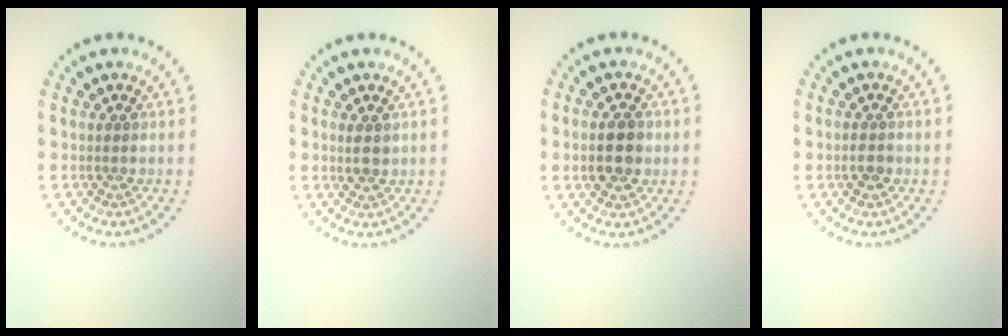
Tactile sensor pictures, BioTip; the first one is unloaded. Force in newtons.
{"total": 1.4, "press": 1.3, "slide": 0.5}
{"total": 3.3, "press": 3.3, "slide": 0.2}
{"total": 1.2, "press": 1.2, "slide": 0.4}